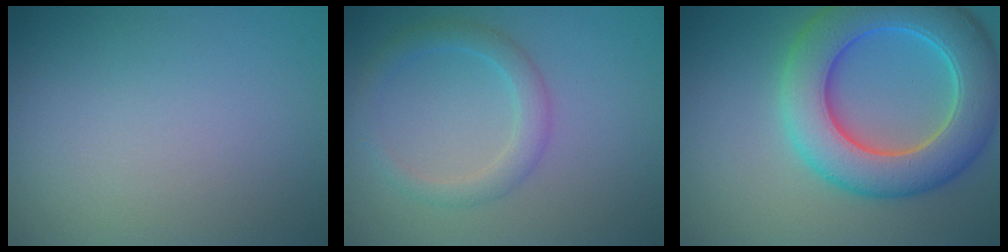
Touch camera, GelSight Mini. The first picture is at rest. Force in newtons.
{"total": 2.4, "press": 2.4, "slide": 0.1}
{"total": 9.5, "press": 9.5, "slide": 0.2}